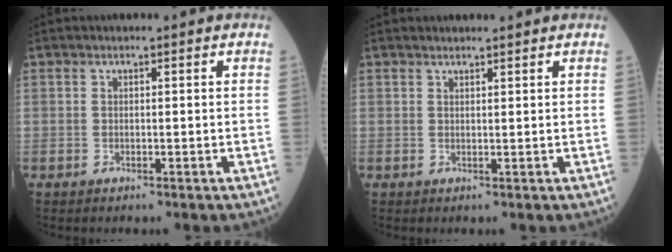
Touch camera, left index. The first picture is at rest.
{"total": 2.3, "force": [2.2, 0.1, 0.5], "torque": [-0.009, 0.010, 0.032]}